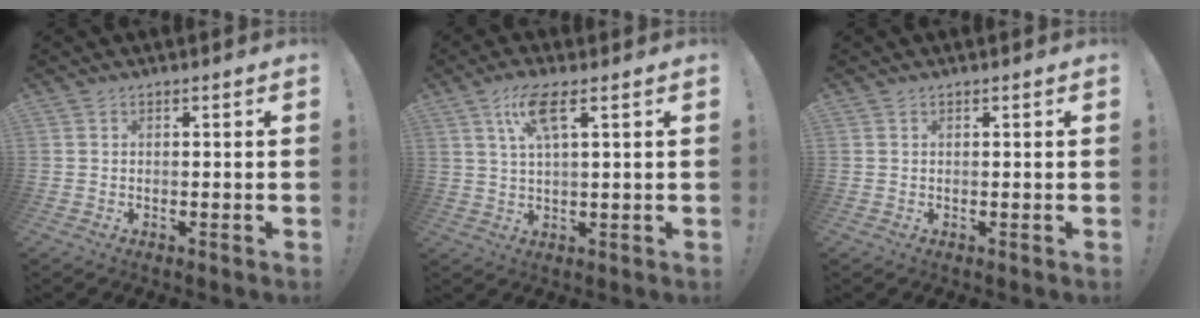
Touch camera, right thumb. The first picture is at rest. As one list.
[{"total": 8.1, "force": [3.8, 1.9, 6.8], "torque": [-0.129, -0.001, 0.067]}, {"total": 0.0}]